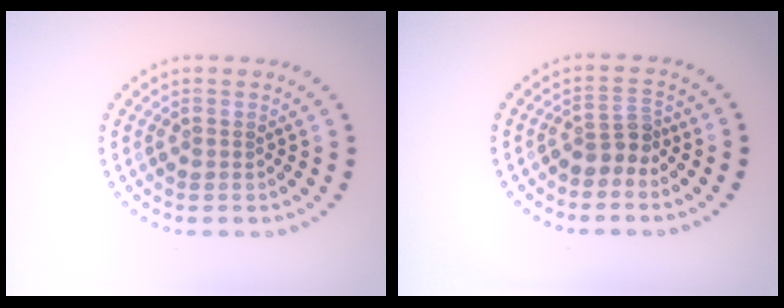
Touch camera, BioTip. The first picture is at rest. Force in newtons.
{"total": 2.2, "press": 1.7, "slide": 1.5}